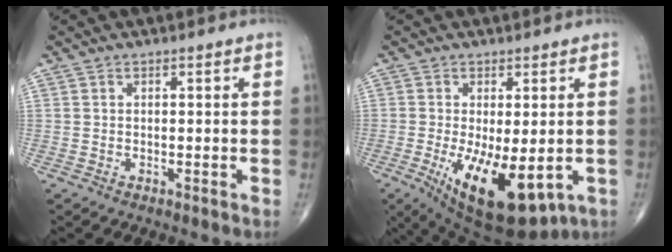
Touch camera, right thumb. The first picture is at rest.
{"total": 14.5, "force": [-4.0, 5.9, 12.7], "torque": [-0.205, -0.025, -0.041]}